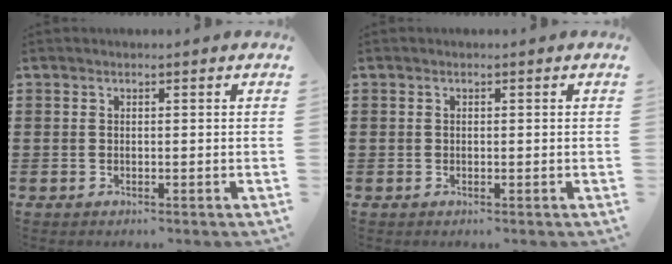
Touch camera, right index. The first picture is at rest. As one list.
[{"total": 0.0}]